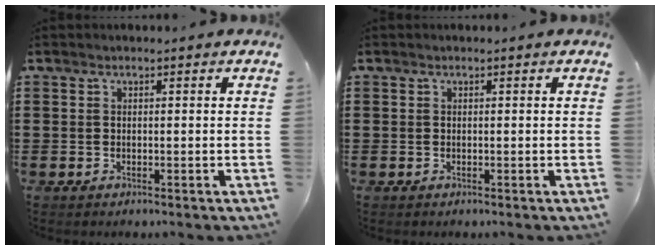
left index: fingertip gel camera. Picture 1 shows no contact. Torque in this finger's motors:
{"motor_torque": [0.00, 0.00, -0.01, 0.00]}